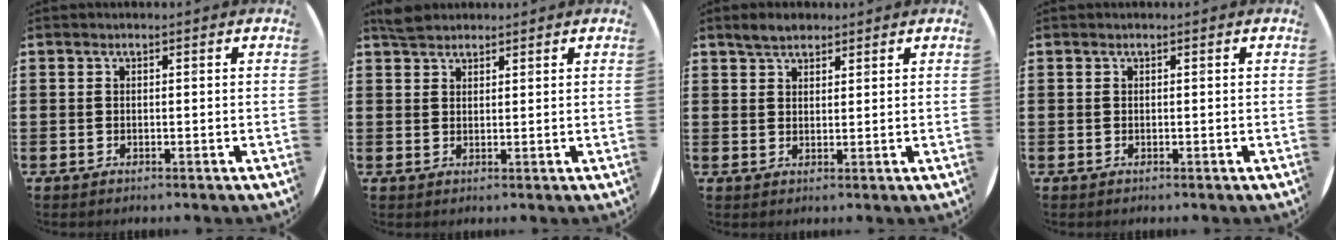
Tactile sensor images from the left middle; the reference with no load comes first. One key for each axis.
{"total": 2.3, "fx": 2.2, "fy": 0.8, "fz": 0.3, "tx": -0.003, "ty": 0.002, "tz": 0.041}
{"total": 2.9, "fx": 2.5, "fy": 1.1, "fz": 0.7, "tx": -0.010, "ty": 0.002, "tz": 0.047}
{"total": 0.0}